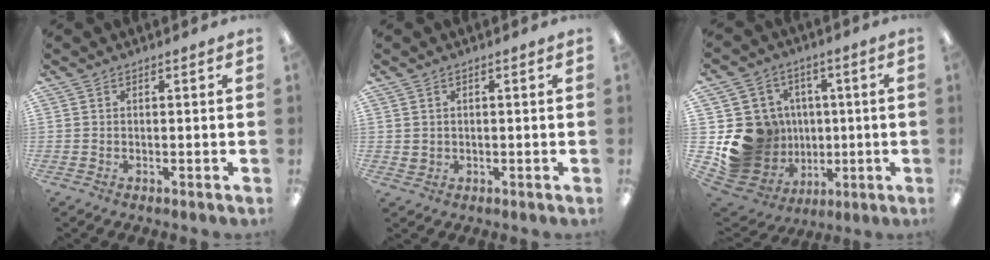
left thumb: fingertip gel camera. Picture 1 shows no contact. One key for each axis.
{"total": 1.5, "fx": 0.7, "fy": 1.3, "fz": 0.1, "tx": -0.003, "ty": 0.003, "tz": 0.013}
{"total": 17.5, "fx": -1.4, "fy": 16.6, "fz": 5.3, "tx": -0.105, "ty": -0.004, "tz": 0.026}